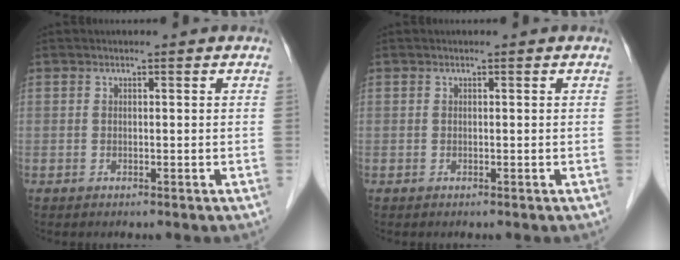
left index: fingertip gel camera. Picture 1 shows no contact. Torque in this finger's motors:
{"motor_torque": [-0.07, -0.07, 0.00, 0.00]}